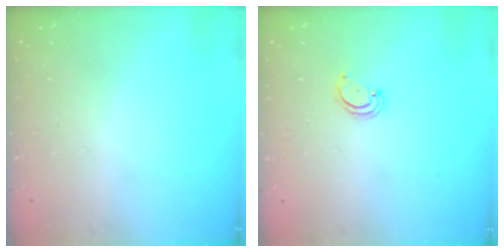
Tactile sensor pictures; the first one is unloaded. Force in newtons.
{"total": 2.2, "press": 2.2, "slide": 0.2}